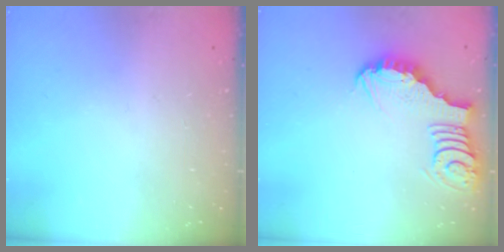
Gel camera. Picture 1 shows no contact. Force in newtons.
{"total": 3.4, "press": 3.4, "slide": 0.4}